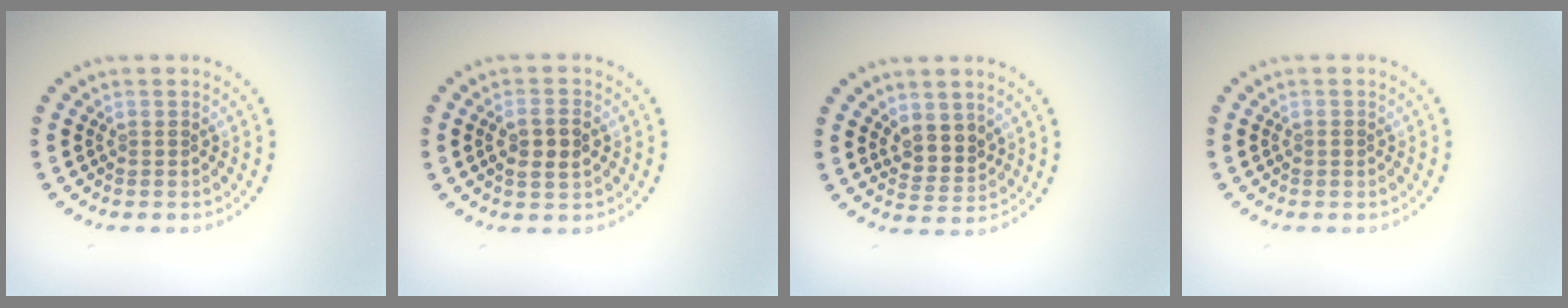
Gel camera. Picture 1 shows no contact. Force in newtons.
{"total": 2.7, "press": 2.7, "slide": 0.6}
{"total": 2.5, "press": 2.1, "slide": 1.3}
{"total": 0.6, "press": 0.6, "slide": 0.2}